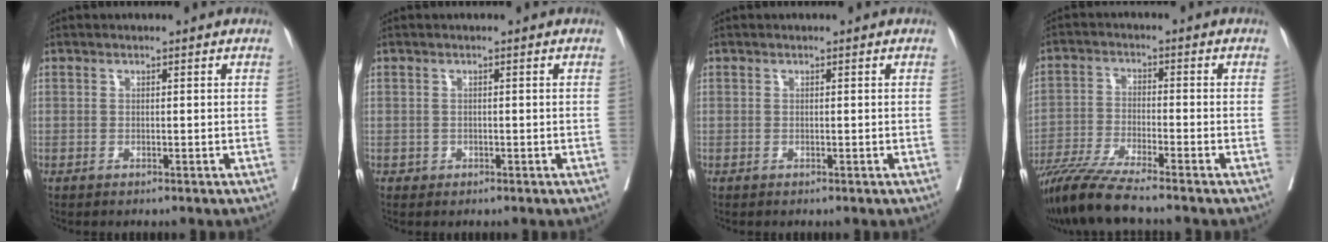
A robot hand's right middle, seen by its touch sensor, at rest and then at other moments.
{"total": 0.5, "force": [-0.1, 0.5, 0.1], "torque": [0.000, 0.002, -0.001]}
{"total": 0.0}
{"total": 9.2, "force": [-7.8, -0.8, 4.9], "torque": [-0.080, -0.031, -0.142]}